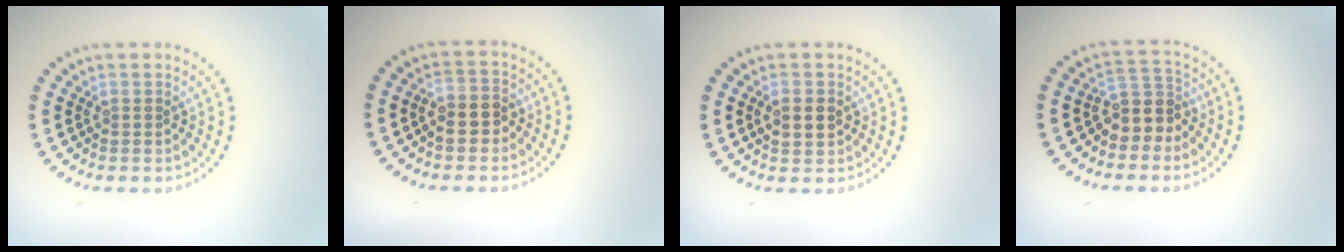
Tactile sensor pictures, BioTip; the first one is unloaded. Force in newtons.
{"total": 2.4, "press": 2.3, "slide": 0.7}
{"total": 2.3, "press": 2.3, "slide": 0.2}
{"total": 3.2, "press": 2.6, "slide": 1.9}